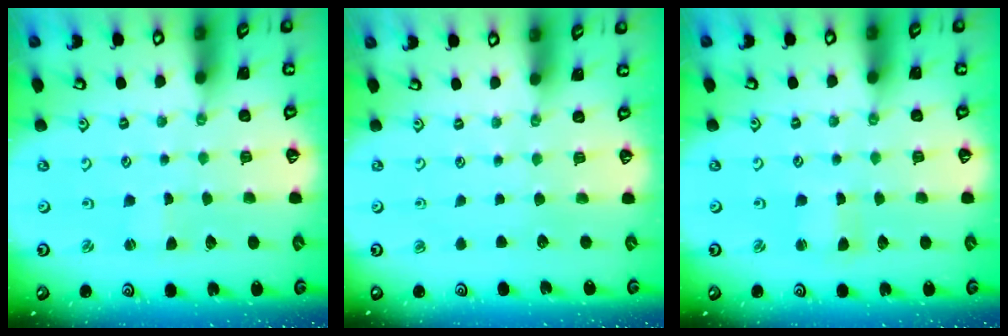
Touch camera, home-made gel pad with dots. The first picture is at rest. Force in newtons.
{"total": 0.0}
{"total": 0.8, "press": 0.8, "slide": 0.2}